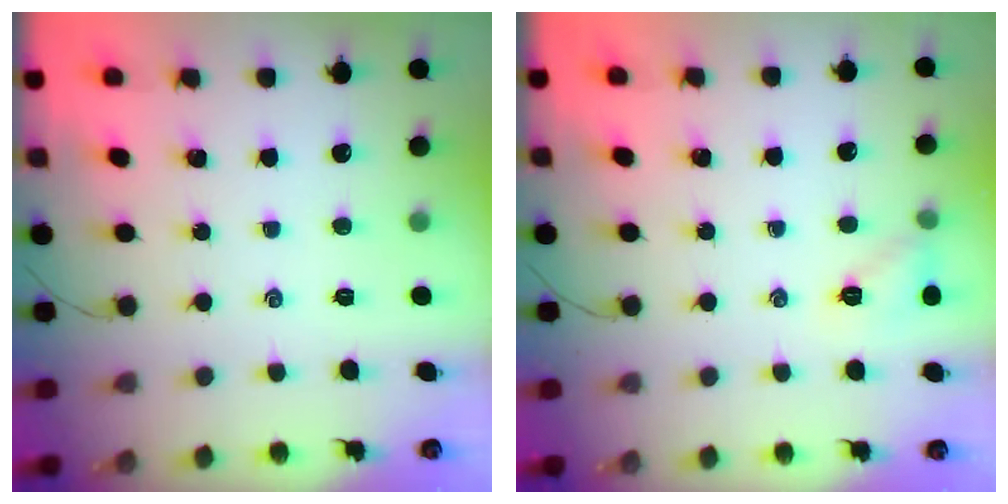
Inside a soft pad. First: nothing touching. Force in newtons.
{"total": 6.8, "press": 6.6, "slide": 1.7}